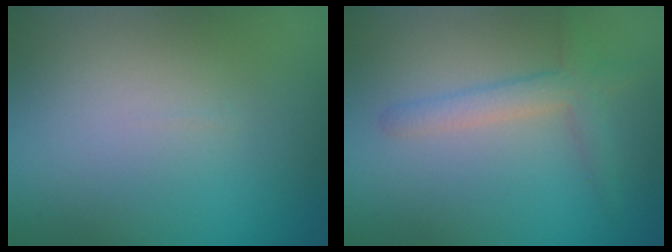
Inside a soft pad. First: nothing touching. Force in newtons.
{"total": 2.5, "press": 2.5, "slide": 0.2}